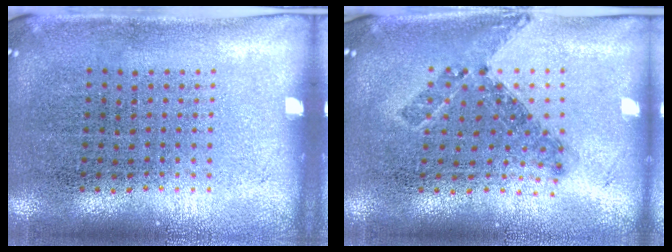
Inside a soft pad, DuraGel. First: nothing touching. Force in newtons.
{"total": 0.6, "press": 0.5, "slide": 0.3}